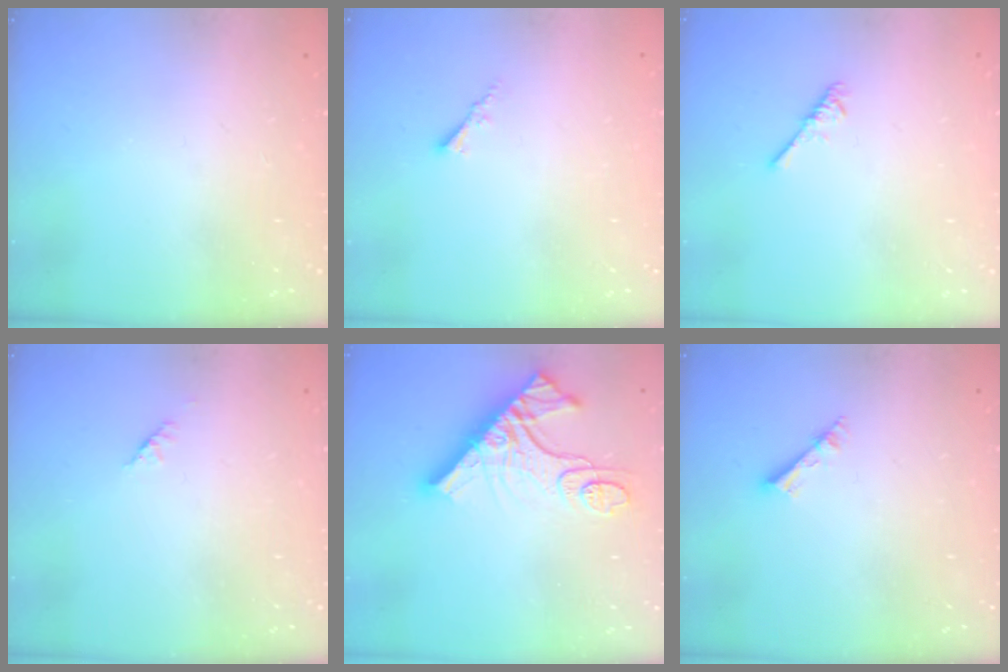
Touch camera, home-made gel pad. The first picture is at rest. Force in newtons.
{"total": 1.7, "press": 1.6, "slide": 0.5}
{"total": 2.6, "press": 2.5, "slide": 0.5}
{"total": 1.4, "press": 1.3, "slide": 0.5}
{"total": 14.8, "press": 14.7, "slide": 1.5}
{"total": 2.6, "press": 2.5, "slide": 0.2}